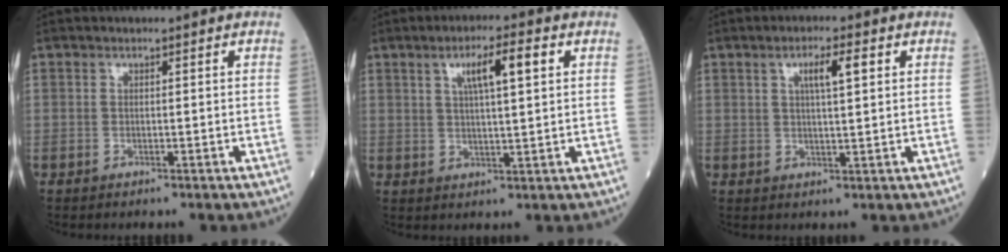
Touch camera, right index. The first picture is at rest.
{"total": 6.7, "force": [2.5, 0.7, 6.1], "torque": [-0.106, 0.010, 0.043]}
{"total": 4.4, "force": [1.7, 0.6, 4.1], "torque": [-0.071, 0.006, 0.029]}